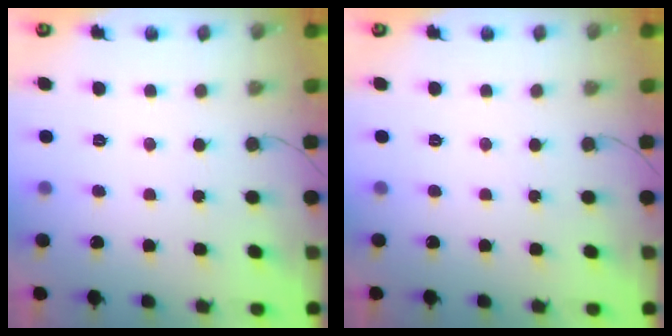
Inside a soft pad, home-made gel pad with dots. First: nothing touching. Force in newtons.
{"total": 1.7, "press": 1.7, "slide": 0.0}